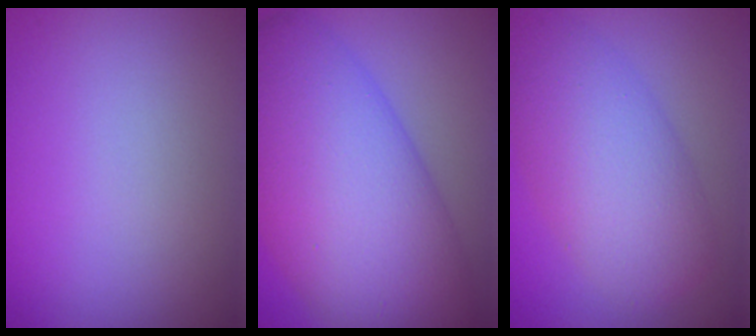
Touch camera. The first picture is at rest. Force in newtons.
{"total": 13.2, "press": 13.2, "slide": 0.2}
{"total": 7.2, "press": 7.2, "slide": 0.2}